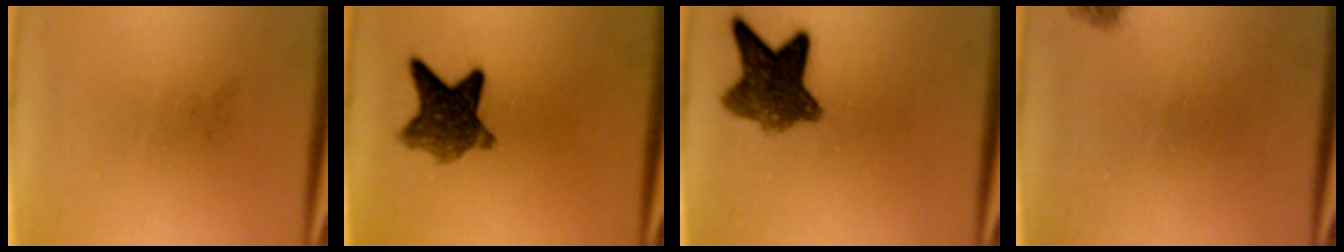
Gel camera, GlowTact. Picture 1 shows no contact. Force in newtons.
{"total": 8.1}
{"total": 8.5}
{"total": 1.0}